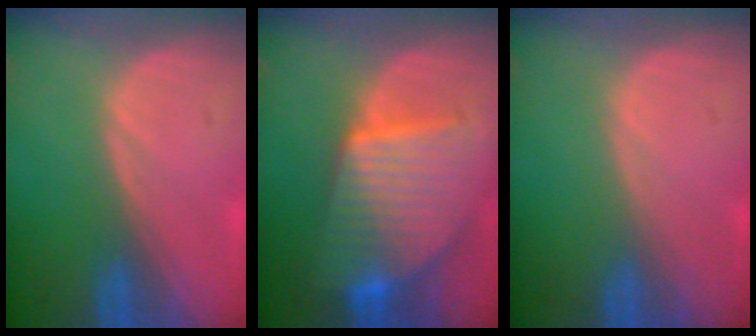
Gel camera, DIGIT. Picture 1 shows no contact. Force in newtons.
{"total": 10.1, "press": 10.1, "slide": 0.8}
{"total": 0.0}